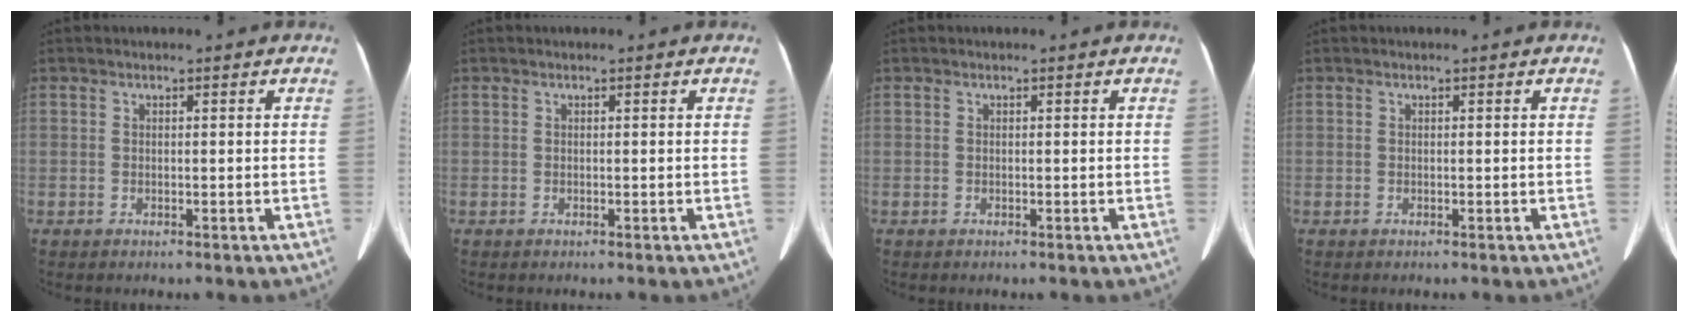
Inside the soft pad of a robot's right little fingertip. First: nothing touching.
{"total": 0.0}
{"total": 0.0}
{"total": 0.0}